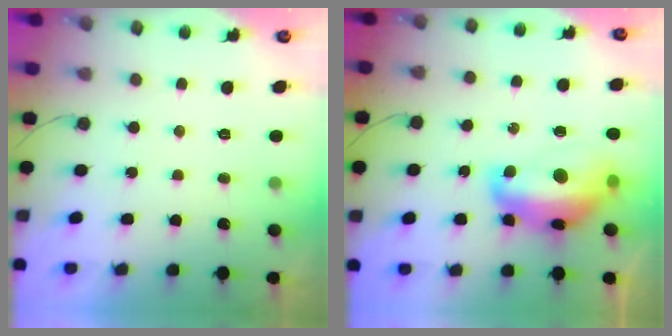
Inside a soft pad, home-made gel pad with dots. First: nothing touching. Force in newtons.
{"total": 16.0, "press": 16.0, "slide": 1.2}